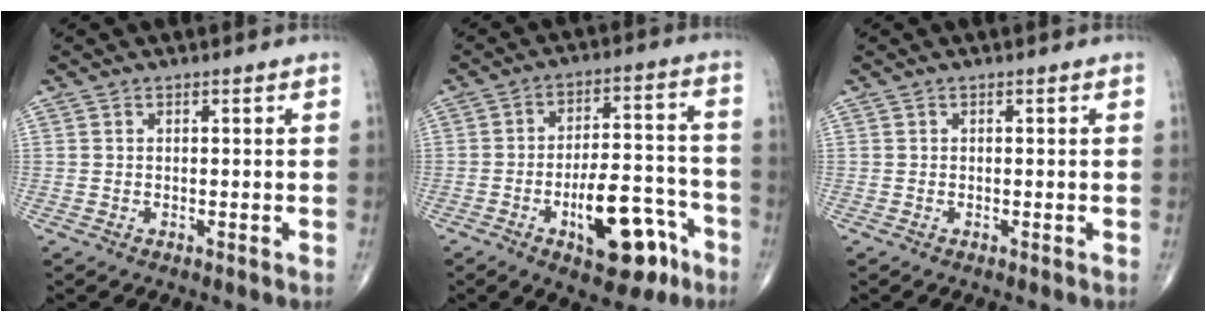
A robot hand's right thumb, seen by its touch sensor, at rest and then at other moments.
{"total": 15.0, "force": [-6.8, 6.6, 11.6], "torque": [-0.149, 0.048, -0.095]}
{"total": 0.0}